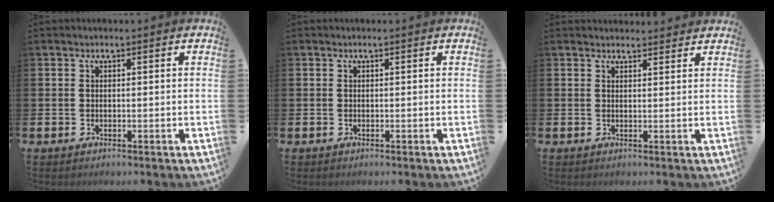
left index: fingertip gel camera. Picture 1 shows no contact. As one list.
[{"total": 0.0}, {"total": 1.9, "force": [1.9, 0.3, -0.1], "torque": [0.013, -0.011, 0.032]}]